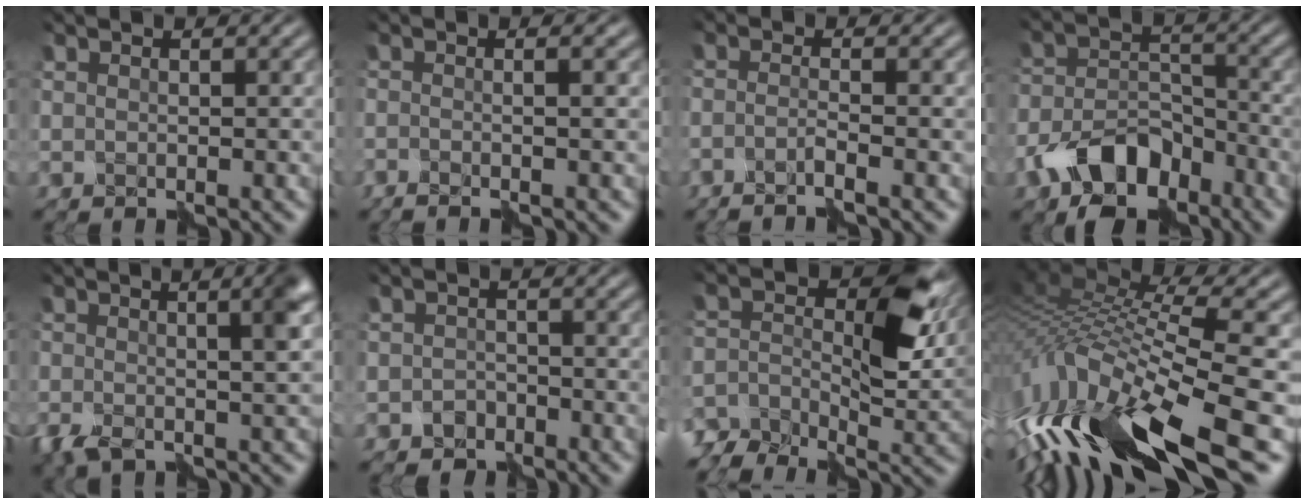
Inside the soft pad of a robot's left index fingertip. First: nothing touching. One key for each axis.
{"total": 1.7, "fx": -0.5, "fy": 0.1, "fz": 1.6, "tx": -0.005, "ty": 0.004, "tz": -0.021}
{"total": 1.5, "fx": -0.9, "fy": -0.5, "fz": 1.0, "tx": -0.018, "ty": 0.004, "tz": -0.023}
{"total": 7.7, "fx": -5.0, "fy": 4.3, "fz": 4.0, "tx": -0.067, "ty": -0.005, "tz": -0.093}
{"total": 5.0, "fx": -0.6, "fy": 1.6, "fz": 4.7, "tx": -0.082, "ty": -0.009, "tz": -0.009}
{"total": 1.7, "fx": -1.2, "fy": 1.1, "fz": 0.3, "tx": 0.003, "ty": 0.005, "tz": -0.021}
{"total": 6.1, "fx": -2.3, "fy": 3.6, "fz": 4.4, "tx": -0.071, "ty": 0.006, "tz": -0.059}
{"total": 13.9, "fx": -4.5, "fy": 3.8, "fz": 12.6, "tx": -0.255, "ty": 0.014, "tz": -0.076}